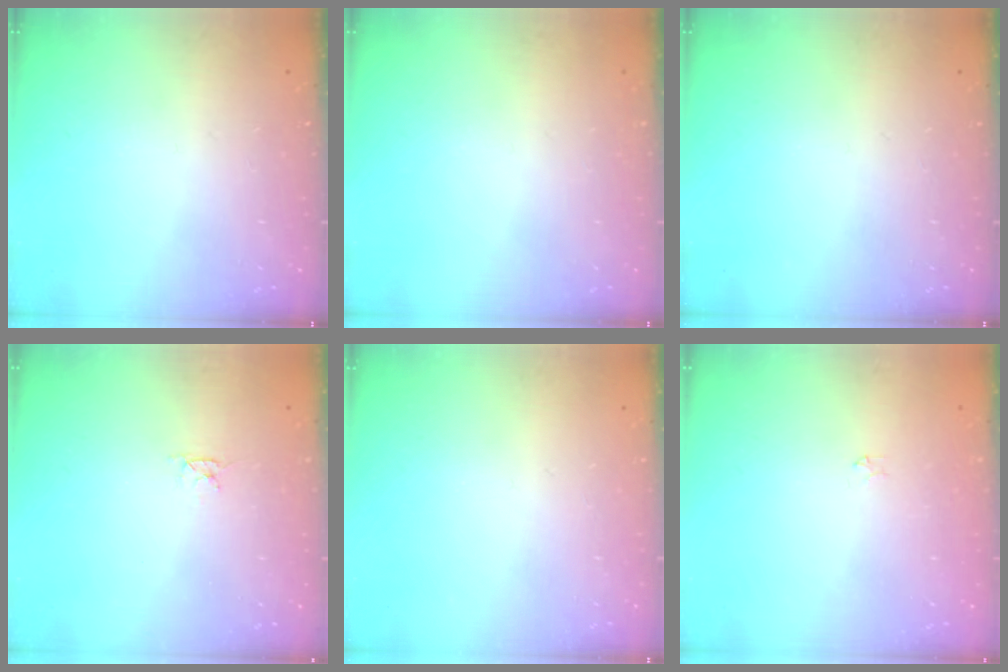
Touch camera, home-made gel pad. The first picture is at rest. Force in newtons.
{"total": 0.0}
{"total": 0.0}
{"total": 2.8, "press": 2.8, "slide": 0.3}
{"total": 0.0}
{"total": 2.2, "press": 2.2, "slide": 0.3}